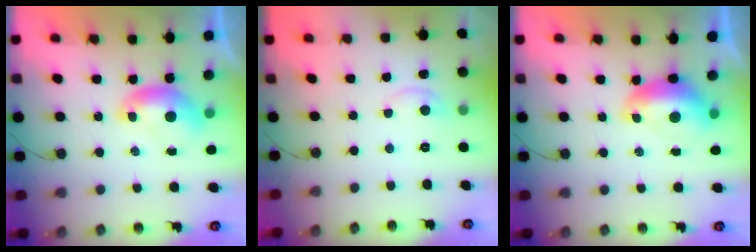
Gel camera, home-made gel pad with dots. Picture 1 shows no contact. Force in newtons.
{"total": 1.0, "press": 0.7, "slide": 0.8}
{"total": 2.2, "press": 2.0, "slide": 0.9}